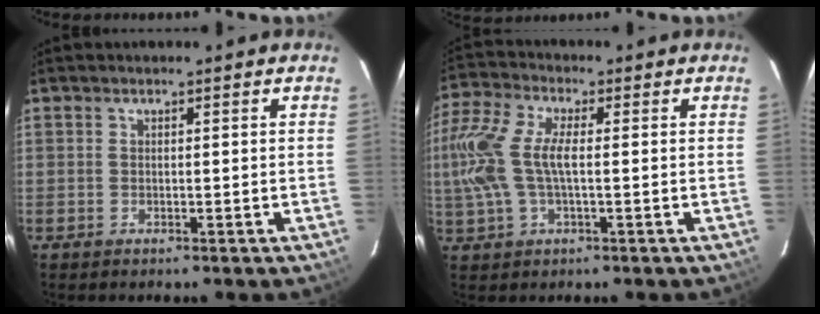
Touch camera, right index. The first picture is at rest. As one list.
[{"total": 13.9, "force": [0.0, 6.3, 12.4], "torque": [-0.265, 0.012, -0.004]}]